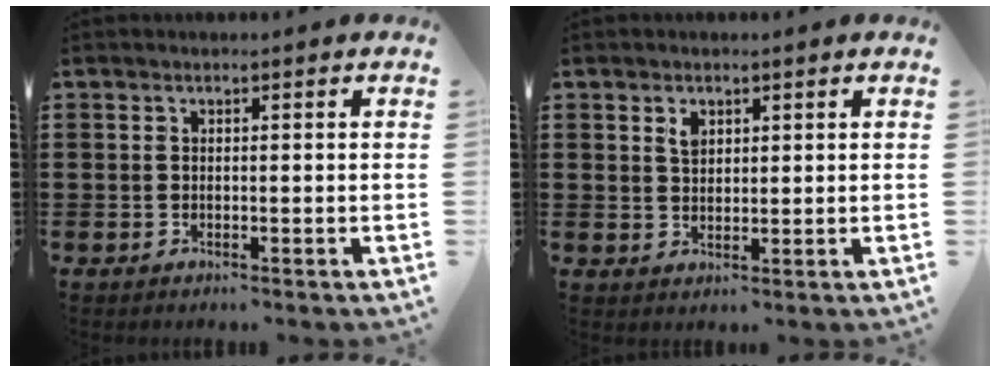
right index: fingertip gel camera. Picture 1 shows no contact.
{"total": 2.2, "force": [1.2, 1.4, 1.3], "torque": [-0.030, 0.003, 0.022]}